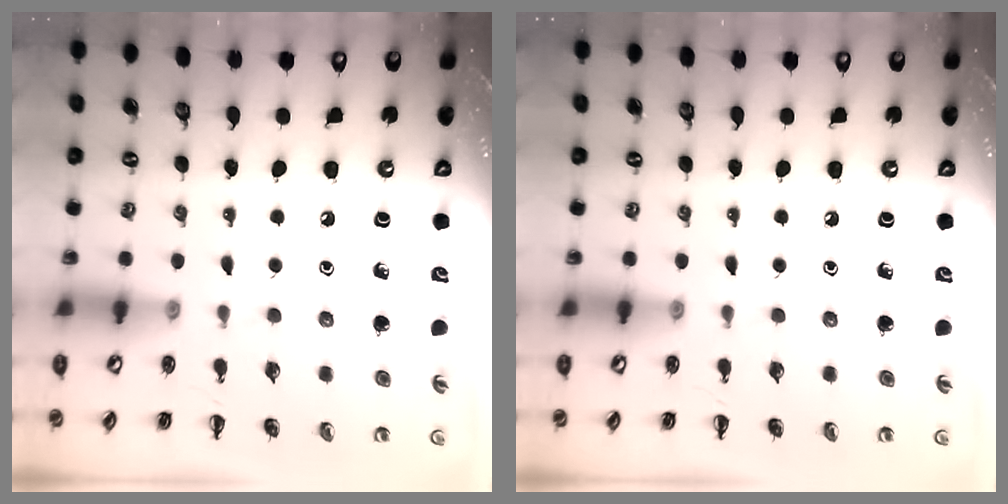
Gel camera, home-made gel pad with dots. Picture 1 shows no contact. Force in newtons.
{"total": 0.0}